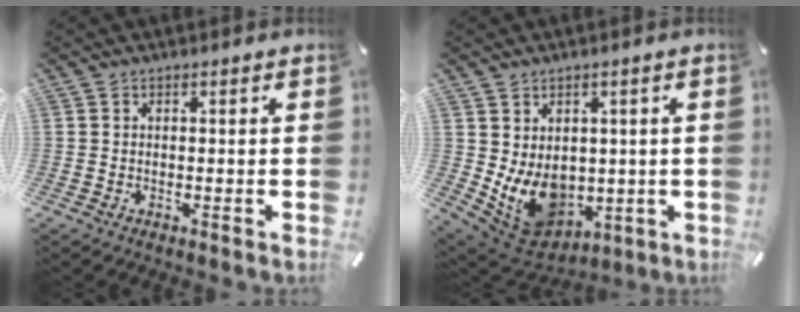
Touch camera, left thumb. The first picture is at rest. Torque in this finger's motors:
{"motor_torque": [2.38, 2.38, 1.40, -0.15, 0.15]}